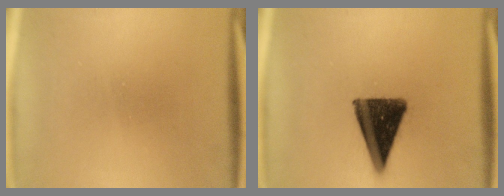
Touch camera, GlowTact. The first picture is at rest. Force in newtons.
{"total": 12.7}